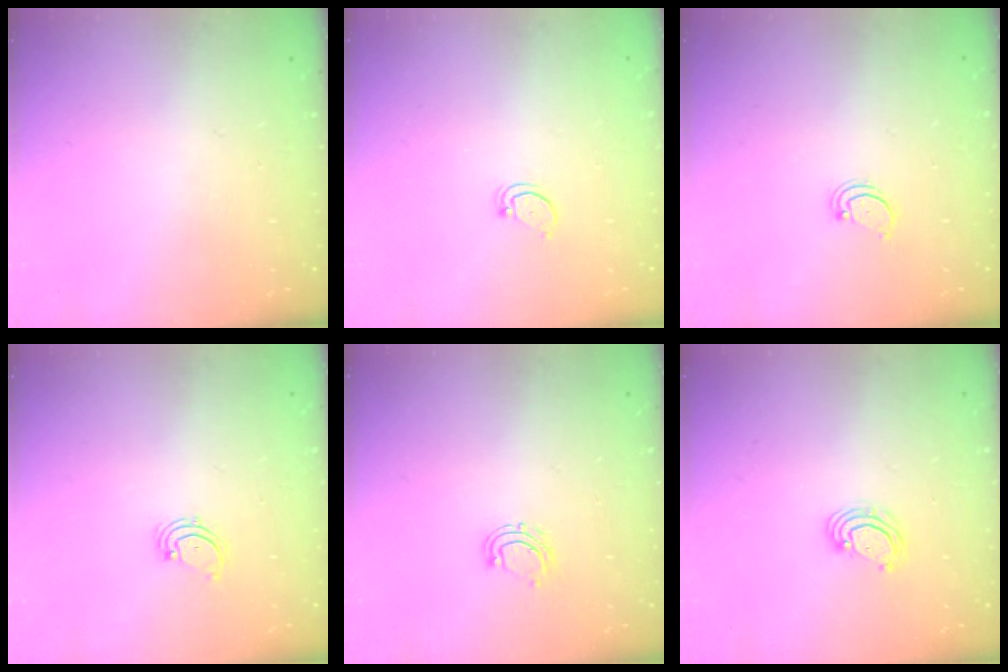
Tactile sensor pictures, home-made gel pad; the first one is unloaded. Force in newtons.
{"total": 2.7, "press": 2.7, "slide": 0.2}
{"total": 2.4, "press": 2.3, "slide": 0.5}
{"total": 2.1, "press": 2.1, "slide": 0.3}
{"total": 5.8, "press": 5.7, "slide": 1.1}
{"total": 3.8, "press": 3.8, "slide": 0.3}